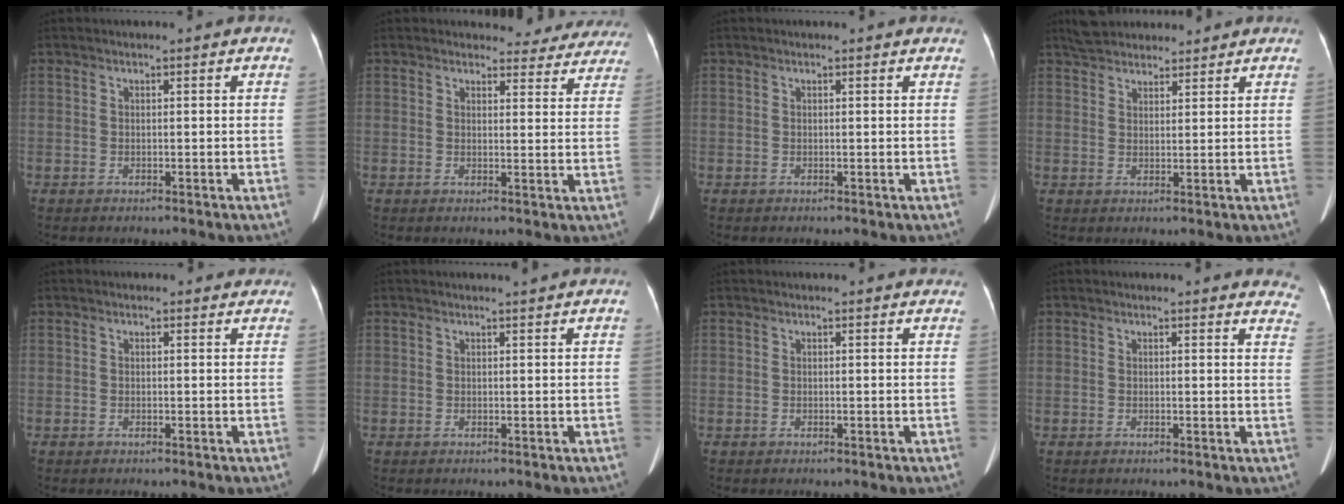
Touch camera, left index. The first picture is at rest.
{"total": 9.3, "force": [8.8, 2.9, 0.3], "torque": [0.036, -0.015, 0.074]}
{"total": 1.7, "force": [1.6, 0.3, 0.4], "torque": [-0.012, 0.005, 0.007]}
{"total": 7.9, "force": [7.1, 2.4, 2.5], "torque": [-0.038, 0.033, 0.121]}
{"total": 0.8, "force": [0.7, 0.4, 0.2], "torque": [-0.003, 0.004, 0.002]}
{"total": 0.9, "force": [0.8, -0.3, 0.2], "torque": [-0.011, -0.004, 0.017]}
{"total": 2.1, "force": [2.0, 0.5, 0.4], "torque": [-0.011, 0.004, 0.009]}
{"total": 6.6, "force": [6.4, 1.6, 0.8], "torque": [0.027, -0.022, 0.029]}